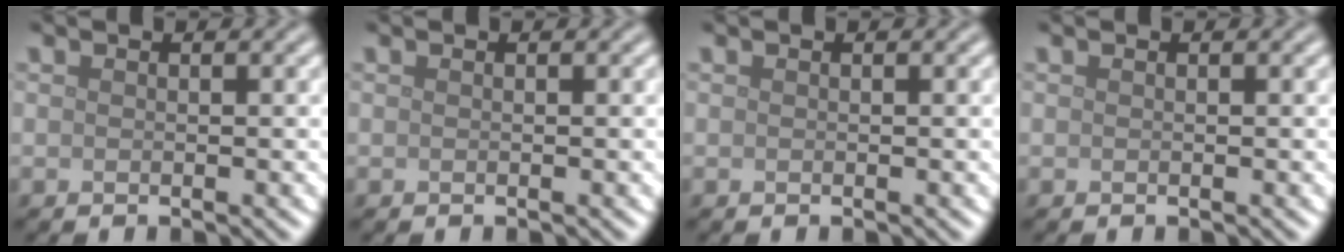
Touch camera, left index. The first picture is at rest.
{"total": 0.0}
{"total": 0.0}
{"total": 0.0}